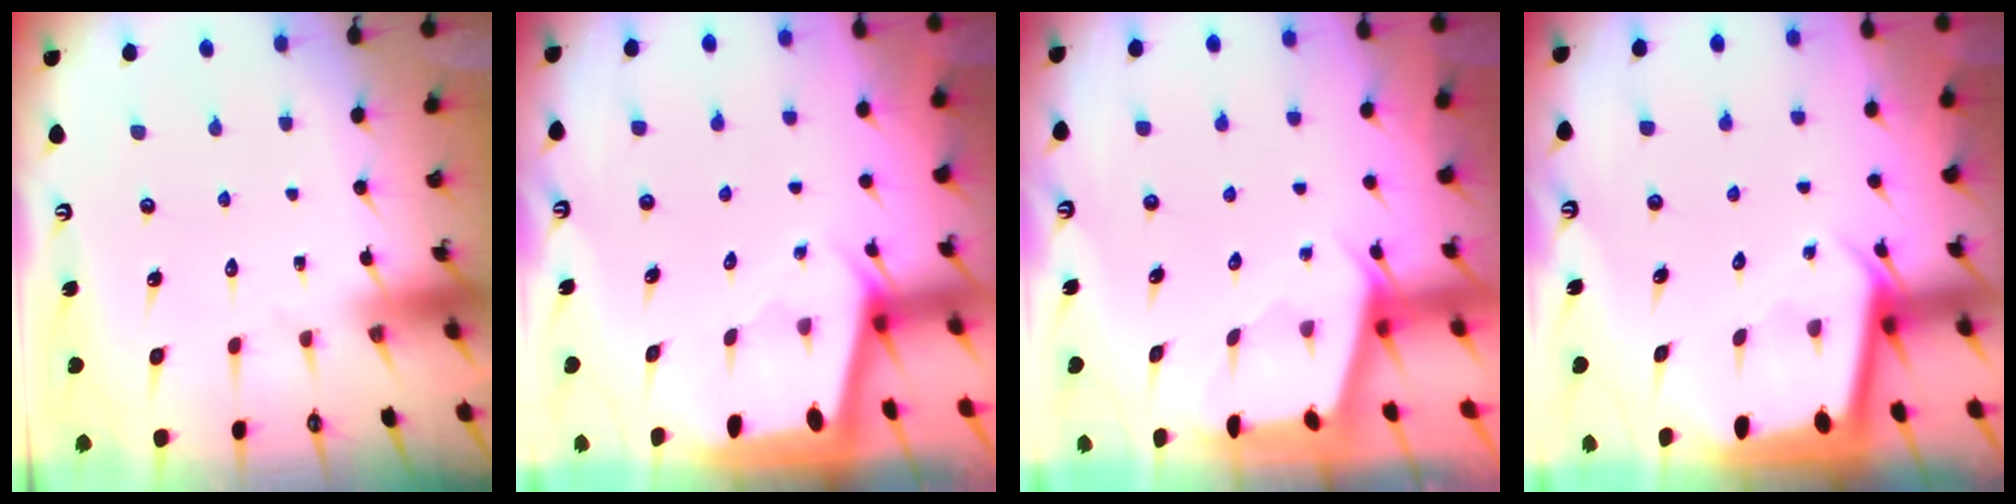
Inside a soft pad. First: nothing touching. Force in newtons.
{"total": 2.1, "press": 2.1, "slide": 0.0}
{"total": 2.2, "press": 2.1, "slide": 0.3}
{"total": 2.6, "press": 2.6, "slide": 0.4}